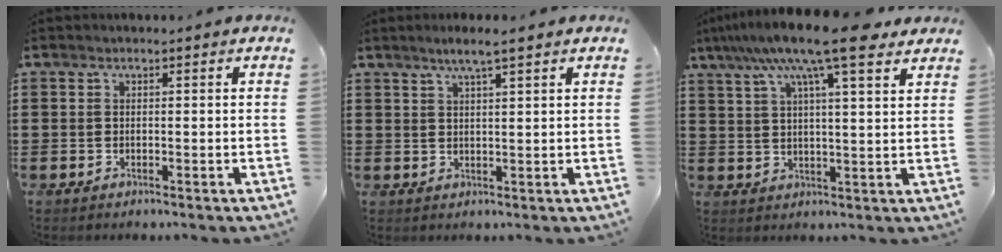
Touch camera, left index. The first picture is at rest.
{"total": 3.2, "force": [2.3, -0.1, 2.2], "torque": [-0.047, 0.003, 0.040]}
{"total": 12.5, "force": [8.9, 1.5, 8.6], "torque": [-0.165, -0.020, 0.149]}